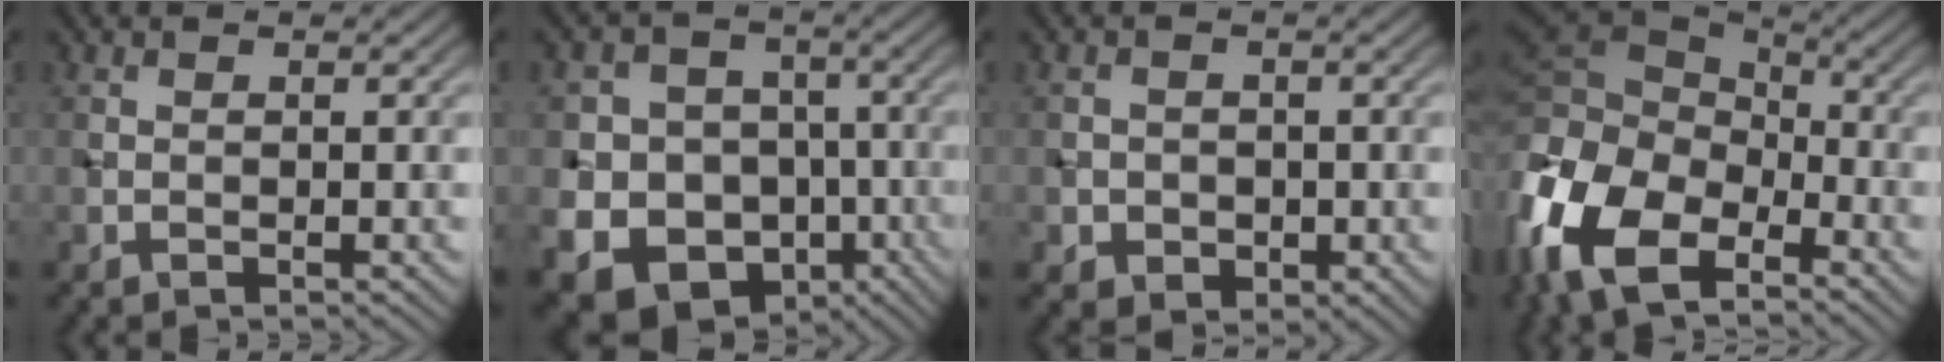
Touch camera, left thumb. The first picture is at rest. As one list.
[{"total": 16.1, "force": [-5.4, 14.3, 5.2], "torque": [-0.142, -0.037, -0.091]}, {"total": 3.0, "force": [-0.7, 2.7, 1.1], "torque": [-0.022, -0.008, -0.011]}, {"total": 16.1, "force": [-6.3, 9.9, 11.0], "torque": [-0.292, -0.023, -0.116]}]